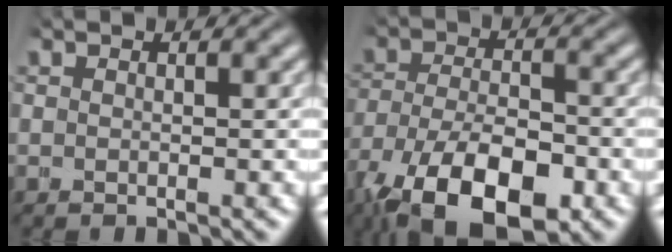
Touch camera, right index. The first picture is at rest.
{"total": 11.5, "force": [-6.3, 6.8, 6.7], "torque": [-0.151, -0.073, -0.053]}